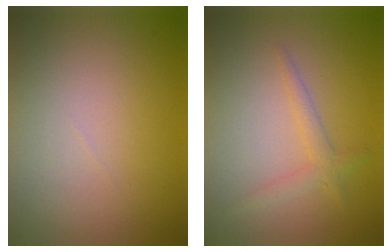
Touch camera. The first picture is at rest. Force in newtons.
{"total": 1.7, "press": 1.7, "slide": 0.1}